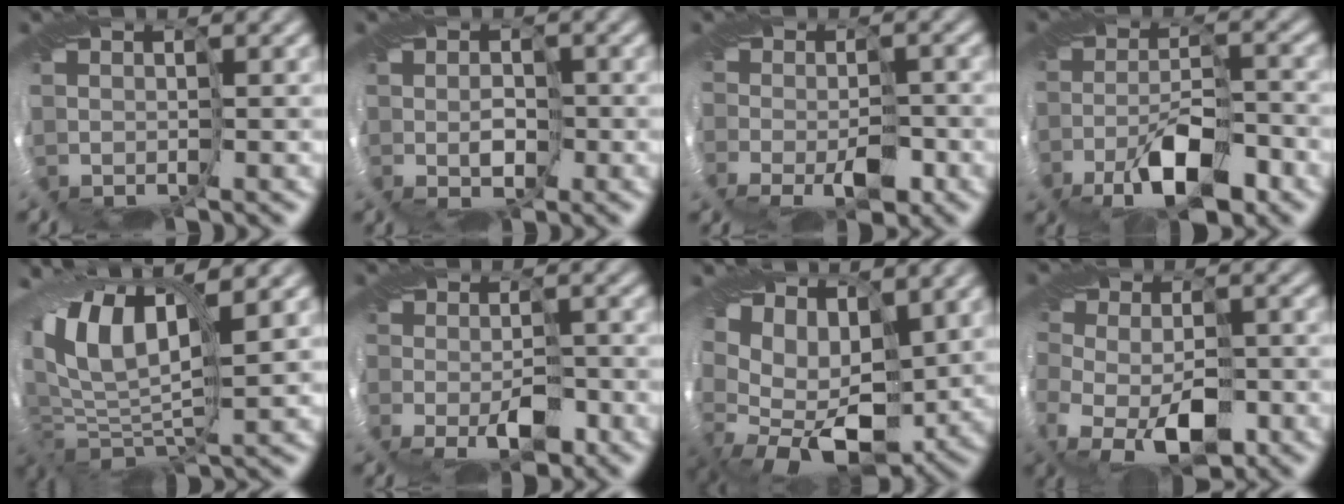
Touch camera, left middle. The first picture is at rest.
{"total": 1.6, "force": [-0.6, 1.1, 1.0], "torque": [-0.009, -0.001, -0.003]}
{"total": 1.1, "force": [-1.0, 0.0, 0.4], "torque": [0.005, -0.003, -0.016]}
{"total": 4.4, "force": [-2.7, 1.2, 3.3], "torque": [-0.053, -0.003, -0.046]}
{"total": 10.6, "force": [2.2, 5.0, 9.0], "torque": [-0.192, 0.004, 0.029]}
{"total": 1.5, "force": [-1.3, 0.2, 0.6], "torque": [0.001, -0.005, -0.022]}
{"total": 7.6, "force": [0.9, 4.9, 5.8], "torque": [-0.113, -0.013, 0.018]}
{"total": 4.3, "force": [-2.5, 1.7, 3.0], "torque": [-0.049, -0.022, -0.039]}